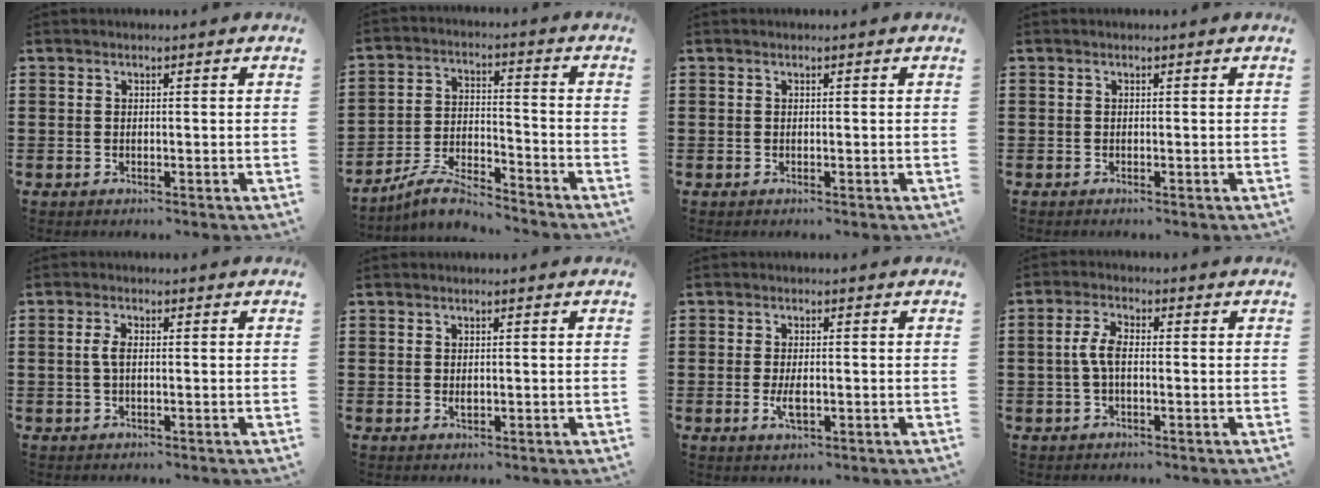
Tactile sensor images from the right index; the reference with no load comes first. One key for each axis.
{"total": 6.5, "fx": -6.1, "fy": 0.9, "fz": 2.1, "tx": -0.051, "ty": 0.007, "tz": -0.119}
{"total": 0.0}
{"total": 0.0}
{"total": 2.3, "fx": 0.0, "fy": 1.0, "fz": 2.1, "tx": -0.049, "ty": -0.001, "tz": -0.004}
{"total": 0.9, "fx": 0.0, "fy": 0.5, "fz": 0.7, "tx": -0.015, "ty": 0.001, "tz": 0.001}
{"total": 2.9, "fx": -0.6, "fy": 1.2, "fz": 2.6, "tx": -0.064, "ty": -0.006, "tz": -0.014}
{"total": 4.0, "fx": -0.4, "fy": 1.7, "fz": 3.6, "tx": -0.082, "ty": 0.001, "tz": -0.013}